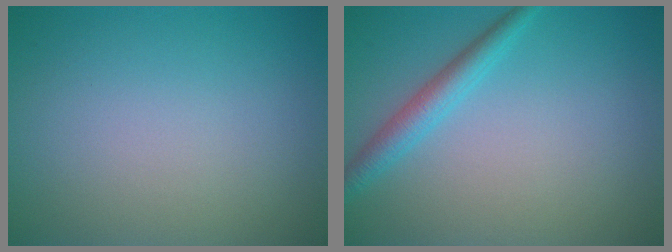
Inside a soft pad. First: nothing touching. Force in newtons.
{"total": 2.6, "press": 2.5, "slide": 0.1}